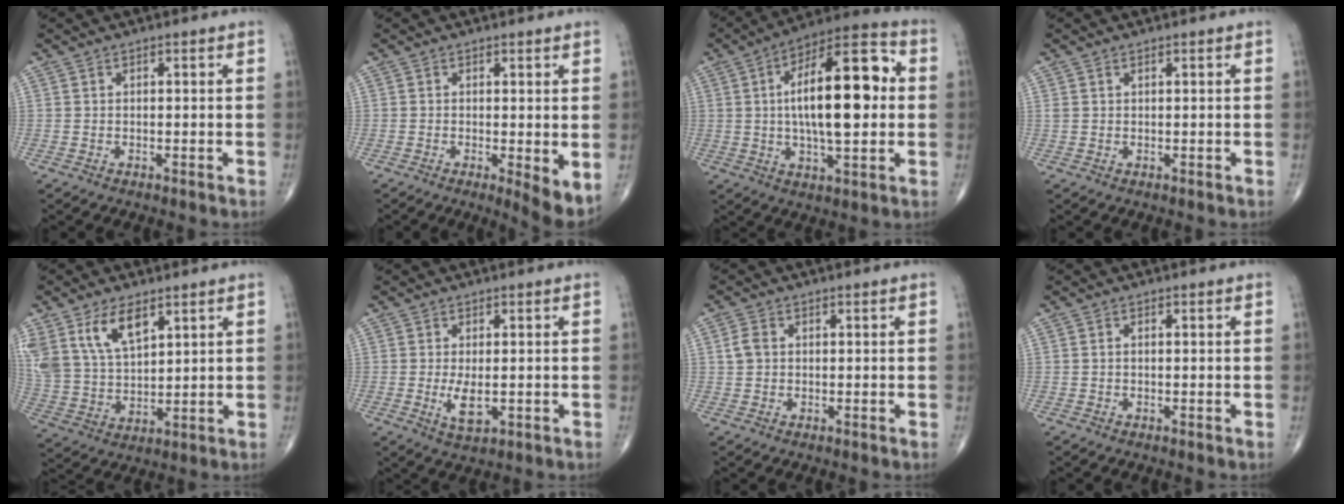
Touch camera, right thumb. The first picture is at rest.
{"total": 4.9, "force": [-0.6, 1.2, 4.7], "torque": [-0.071, -0.016, -0.013]}
{"total": 20.8, "force": [1.9, 7.9, 19.1], "torque": [-0.295, 0.023, 0.023]}
{"total": 0.7, "force": [0.4, 0.3, 0.4], "torque": [-0.010, 0.010, 0.011]}
{"total": 12.7, "force": [7.0, 6.6, 8.3], "torque": [-0.153, -0.023, 0.149]}
{"total": 4.4, "force": [-0.6, 1.9, 3.9], "torque": [-0.071, -0.011, -0.007]}
{"total": 2.6, "force": [0.3, 2.0, 1.6], "torque": [-0.031, 0.007, 0.005]}
{"total": 0.6, "force": [0.0, 0.3, 0.5], "torque": [-0.012, 0.001, -0.001]}